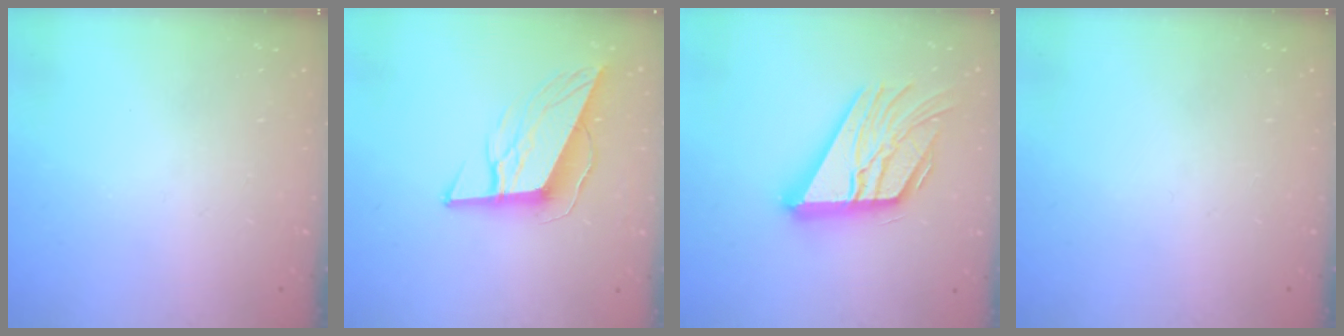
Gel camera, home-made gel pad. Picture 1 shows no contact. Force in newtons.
{"total": 13.0, "press": 12.6, "slide": 3.2}
{"total": 21.7, "press": 21.6, "slide": 1.9}
{"total": 0.0}